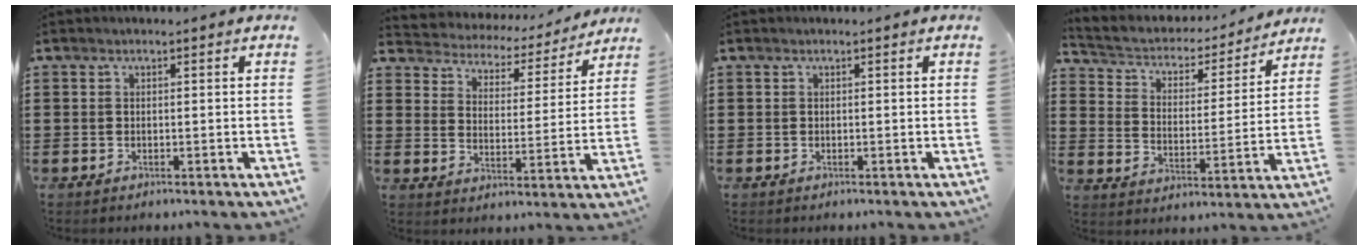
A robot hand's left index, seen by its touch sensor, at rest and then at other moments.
{"total": 3.3, "force": [3.3, 0.6, -0.3], "torque": [-0.020, -0.032, 0.047]}
{"total": 0.0}
{"total": 3.1, "force": [2.8, 1.3, 0.6], "torque": [-0.031, -0.025, 0.037]}